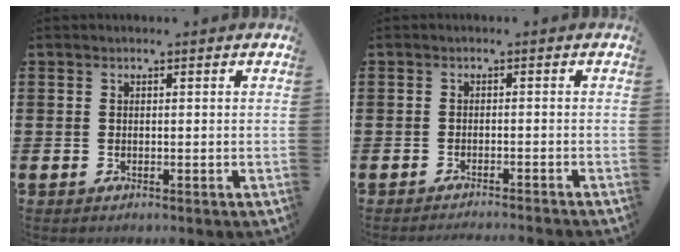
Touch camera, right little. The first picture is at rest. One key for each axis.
{"total": 1.1, "fx": -1.1, "fy": -0.3, "fz": 0.0, "tx": 0.001, "ty": 0.002, "tz": -0.022}